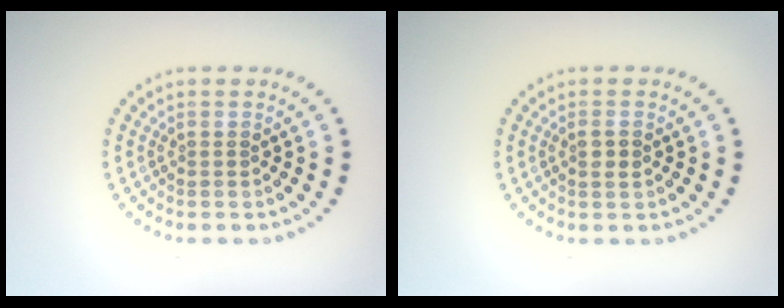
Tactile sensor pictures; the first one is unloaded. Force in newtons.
{"total": 1.0, "press": 1.0, "slide": 0.3}